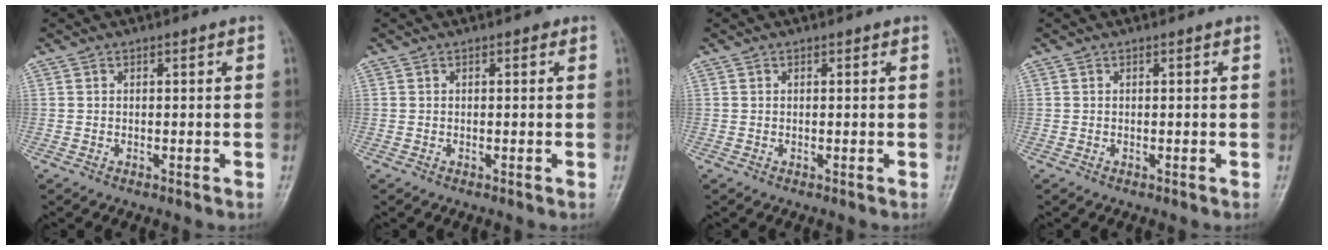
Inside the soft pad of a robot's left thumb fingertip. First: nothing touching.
{"total": 0.7, "force": [0.3, 0.5, 0.4], "torque": [0.002, 0.002, -0.003]}
{"total": 0.0}
{"total": 0.0}